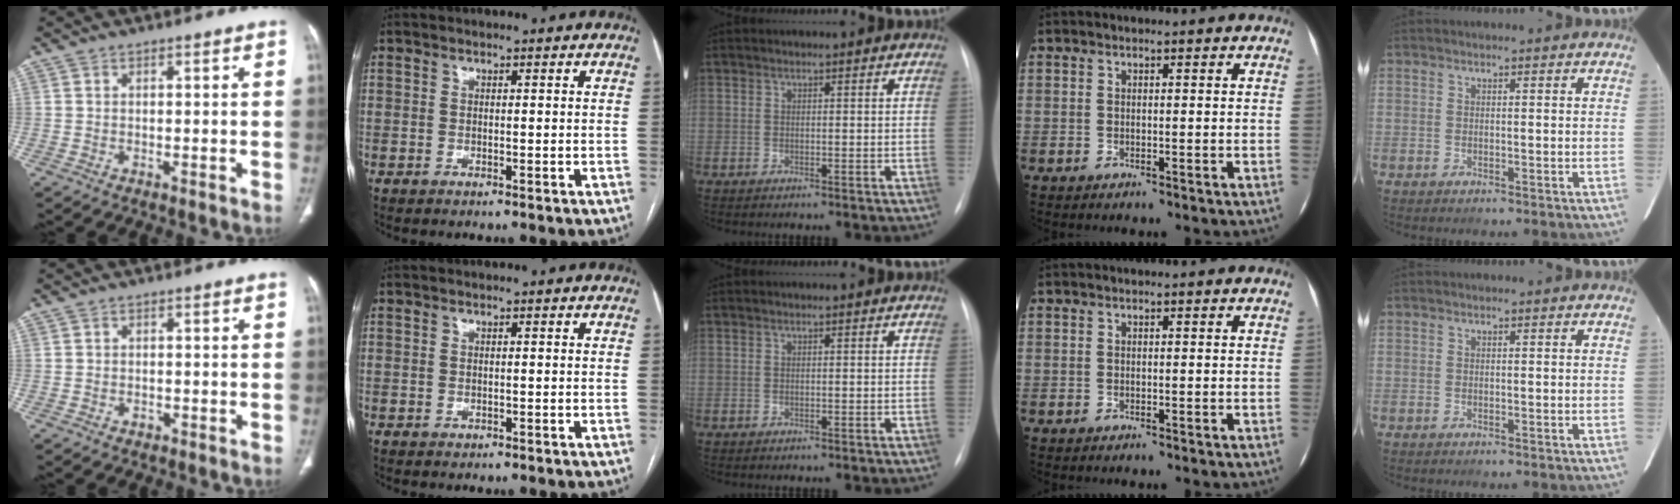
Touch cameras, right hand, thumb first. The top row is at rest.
{"thumb": {"total": 1.0, "force": [-0.5, 0.7, 0.4], "torque": [-0.004, 0.003, -0.007]}}